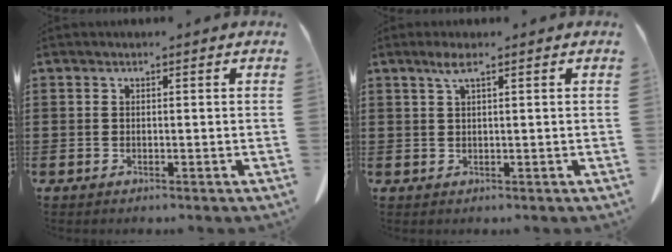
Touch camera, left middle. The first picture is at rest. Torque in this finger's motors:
{"motor_torque": [0.45, 0.04, 0.07, 0.05]}